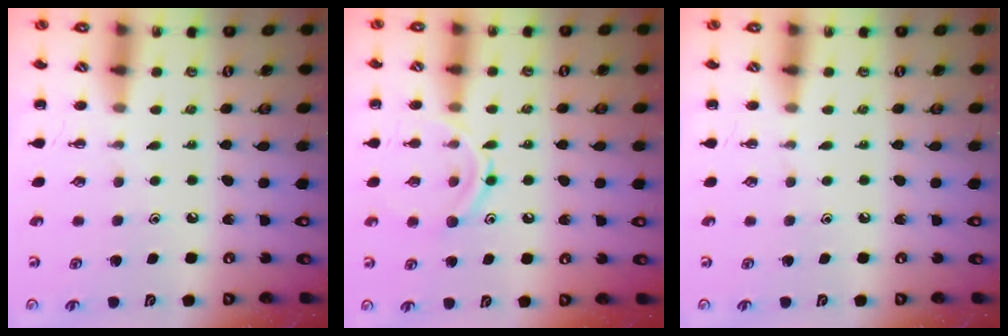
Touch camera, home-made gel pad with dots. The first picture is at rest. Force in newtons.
{"total": 11.6, "press": 11.5, "slide": 1.4}
{"total": 0.0}